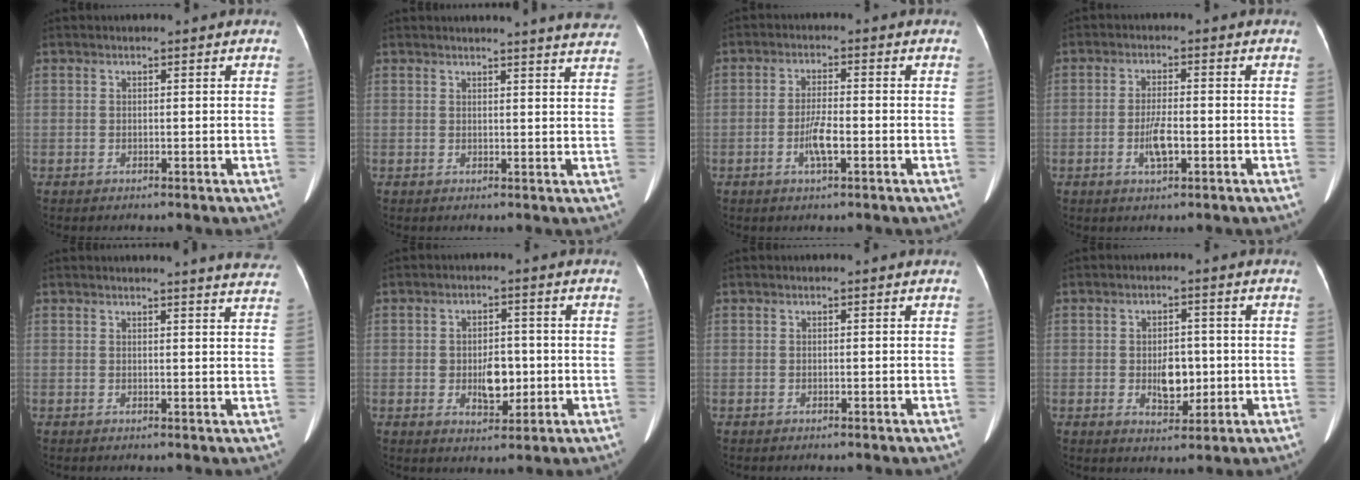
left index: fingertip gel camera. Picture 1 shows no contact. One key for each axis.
{"total": 12.0, "fx": 11.5, "fy": -0.1, "fz": 3.3, "tx": -0.032, "ty": -0.046, "tz": 0.108}
{"total": 4.0, "fx": -1.5, "fy": 0.6, "fz": 3.7, "tx": -0.074, "ty": -0.001, "tz": -0.027}
{"total": 4.0, "fx": -1.3, "fy": 0.9, "fz": 3.6, "tx": -0.073, "ty": 0.000, "tz": -0.021}
{"total": 11.5, "fx": 11.1, "fy": 0.0, "fz": 3.1, "tx": -0.024, "ty": -0.049, "tz": 0.099}
{"total": 5.3, "fx": -0.7, "fy": 3.1, "fz": 4.3, "tx": -0.069, "ty": 0.004, "tz": -0.003}
{"total": 0.0}
{"total": 5.0, "fx": -0.6, "fy": 2.9, "fz": 4.0, "tx": -0.064, "ty": 0.002, "tz": -0.001}